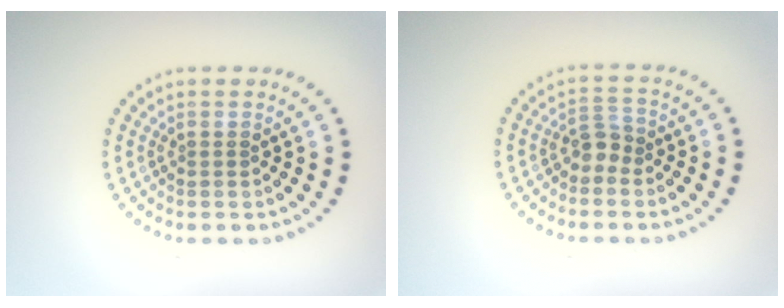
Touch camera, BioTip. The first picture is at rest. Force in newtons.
{"total": 1.7, "press": 1.4, "slide": 0.9}